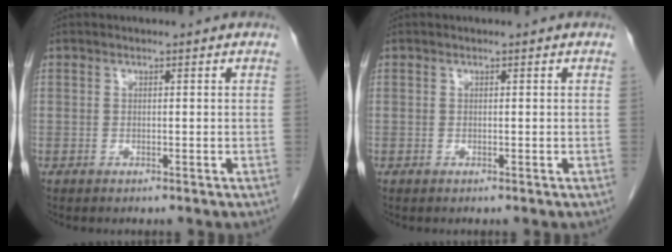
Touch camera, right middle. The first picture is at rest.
{"total": 0.0}